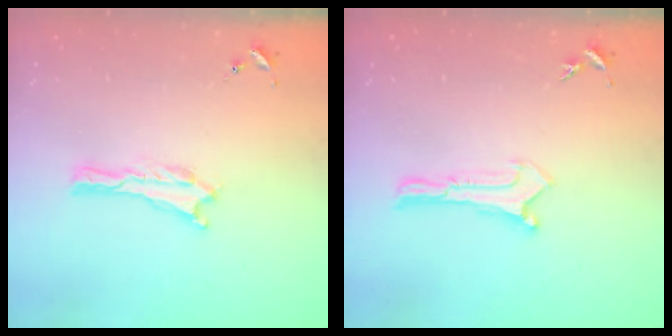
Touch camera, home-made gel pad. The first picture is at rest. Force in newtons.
{"total": 0.0}